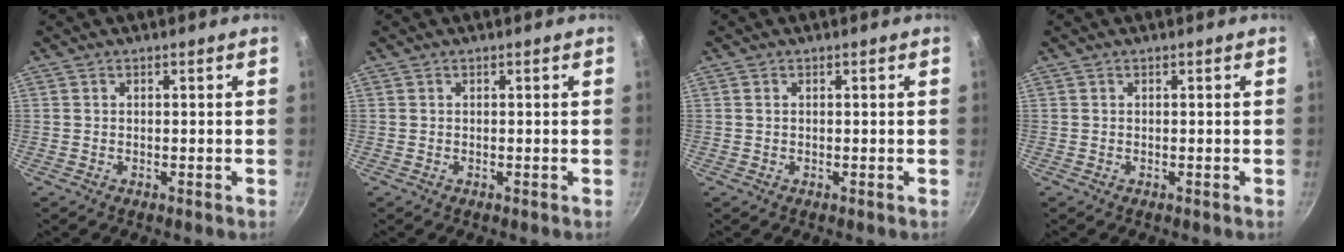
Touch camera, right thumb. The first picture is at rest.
{"total": 0.0}
{"total": 0.6, "force": [0.2, 0.4, 0.4], "torque": [-0.009, 0.001, 0.003]}
{"total": 0.0}